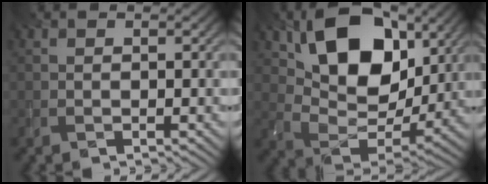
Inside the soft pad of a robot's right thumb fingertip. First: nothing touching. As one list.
[{"total": 13.5, "force": [6.0, 8.2, 8.9], "torque": [-0.153, -0.002, 0.102]}]